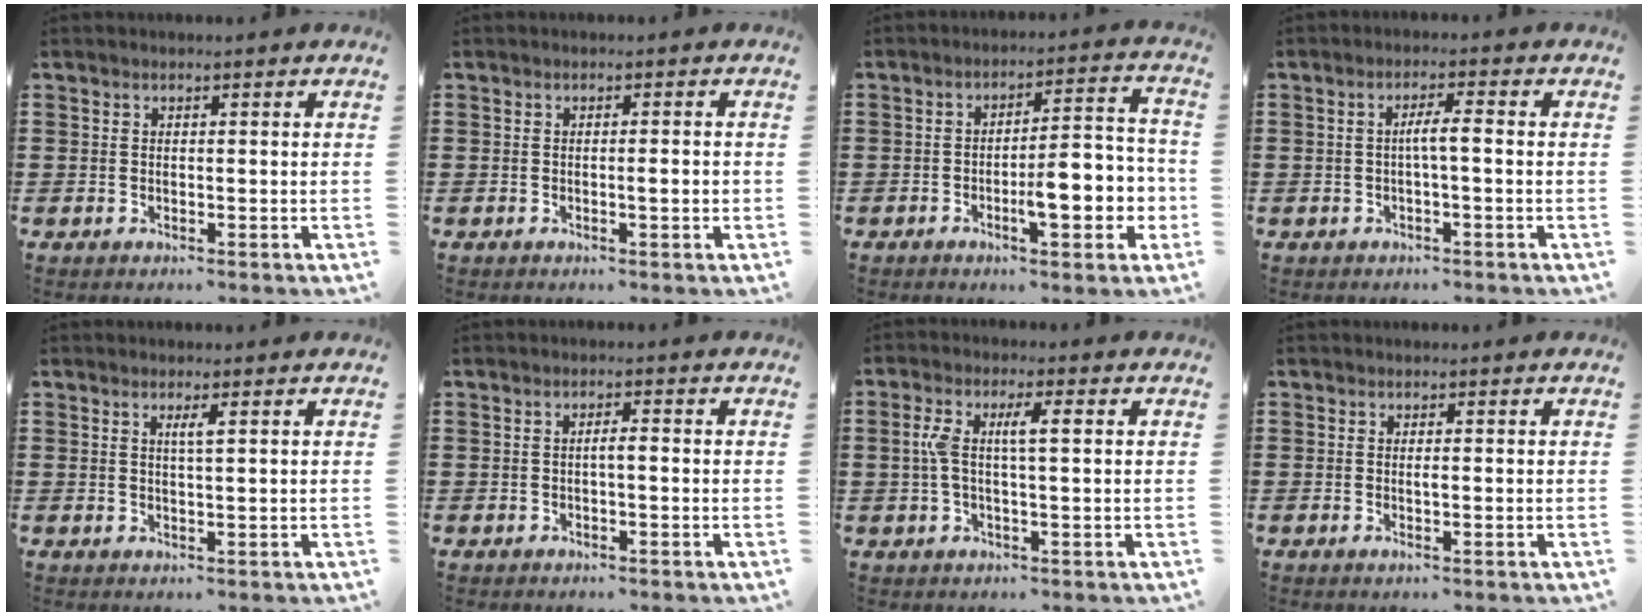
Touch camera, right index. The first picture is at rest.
{"total": 1.7, "force": [-0.3, 0.2, 1.7], "torque": [-0.029, -0.004, -0.005]}
{"total": 8.5, "force": [-2.6, 2.9, 7.6], "torque": [-0.098, -0.004, -0.045]}
{"total": 2.7, "force": [-0.4, 0.2, 2.7], "torque": [-0.052, 0.000, -0.010]}
{"total": 1.6, "force": [0.6, 0.0, 1.5], "torque": [-0.030, -0.001, 0.008]}
{"total": 1.4, "force": [-0.3, 0.2, 1.4], "torque": [-0.026, 0.001, -0.007]}
{"total": 5.1, "force": [0.6, 1.4, 4.9], "torque": [-0.109, 0.001, 0.001]}
{"total": 0.7, "force": [-0.1, 0.0, 0.7], "torque": [-0.015, -0.006, 0.000]}